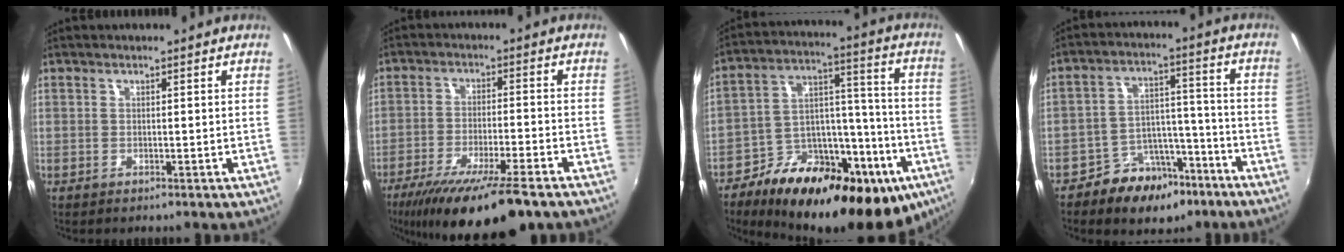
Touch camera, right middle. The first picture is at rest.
{"total": 16.4, "force": [-12.0, 2.4, 10.9], "torque": [-0.205, -0.049, -0.195]}
{"total": 31.4, "force": [-18.2, 14.7, 20.9], "torque": [-0.323, 0.015, -0.259]}
{"total": 10.8, "force": [-7.3, 6.8, 4.1], "torque": [-0.072, 0.031, -0.097]}